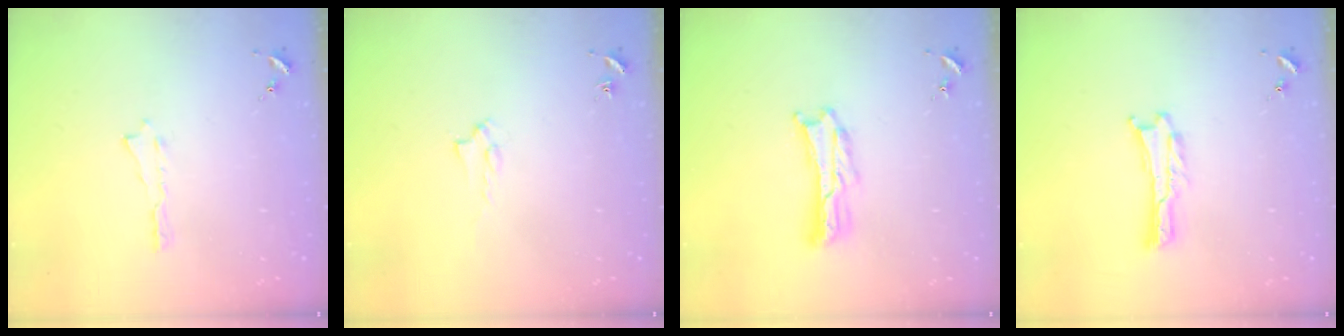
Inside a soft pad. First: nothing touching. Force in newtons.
{"total": 1.4, "press": 1.4, "slide": 0.2}
{"total": 2.4, "press": 2.4, "slide": 0.3}
{"total": 0.0}